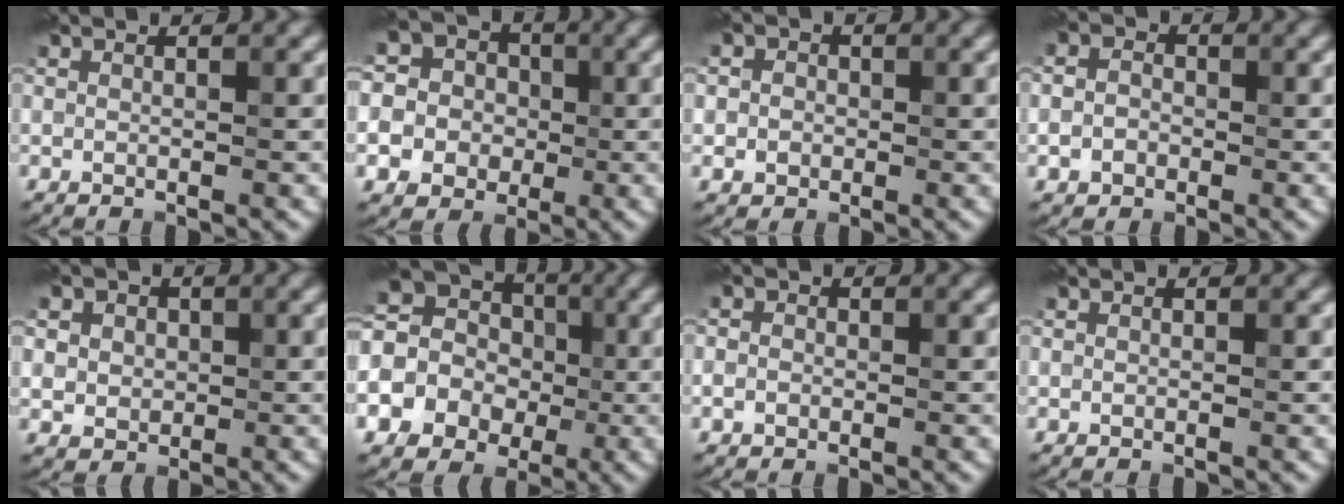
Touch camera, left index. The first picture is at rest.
{"total": 10.5, "force": [-1.8, 9.8, 3.2], "torque": [-0.096, -0.001, -0.053]}
{"total": 2.2, "force": [0.3, 2.1, 0.8], "torque": [0.008, 0.003, -0.013]}
{"total": 2.2, "force": [-0.5, 1.9, 1.1], "torque": [-0.005, -0.001, -0.019]}
{"total": 5.7, "force": [1.9, 4.6, 2.8], "torque": [-0.055, 0.021, 0.011]}
{"total": 14.8, "force": [-0.5, 13.7, 5.6], "torque": [-0.145, 0.006, -0.052]}
{"total": 1.2, "force": [-0.3, 1.1, 0.5], "torque": [0.000, -0.004, -0.012]}
{"total": 0.0}